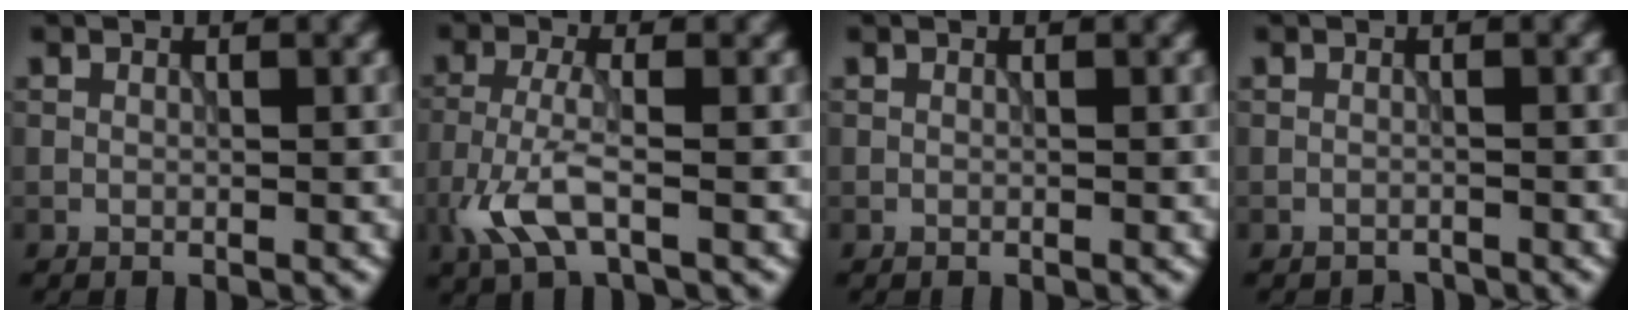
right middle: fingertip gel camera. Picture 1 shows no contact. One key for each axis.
{"total": 4.1, "fx": -1.9, "fy": 1.1, "fz": 3.5, "tx": -0.084, "ty": -0.003, "tz": -0.046}
{"total": 0.0}
{"total": 0.6, "fx": -0.6, "fy": 0.1, "fz": -0.2, "tx": 0.003, "ty": -0.005, "tz": -0.013}